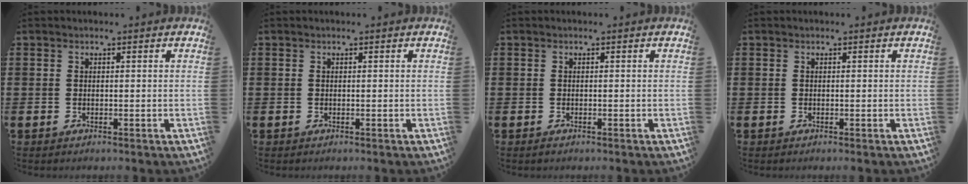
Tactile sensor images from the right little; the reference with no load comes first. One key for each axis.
{"total": 0.0}
{"total": 0.0}
{"total": 0.0}